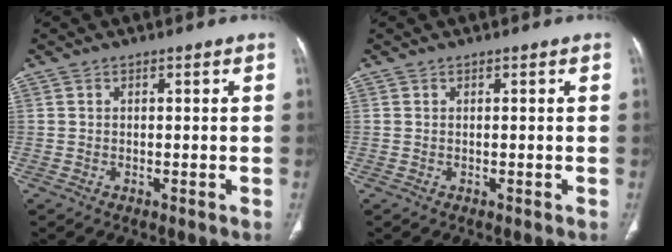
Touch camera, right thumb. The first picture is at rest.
{"total": 0.0}